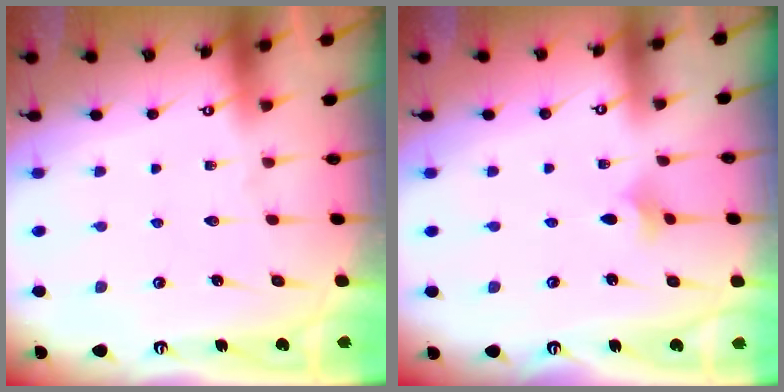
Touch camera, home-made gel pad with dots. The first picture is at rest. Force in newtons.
{"total": 1.8, "press": 1.7, "slide": 0.5}